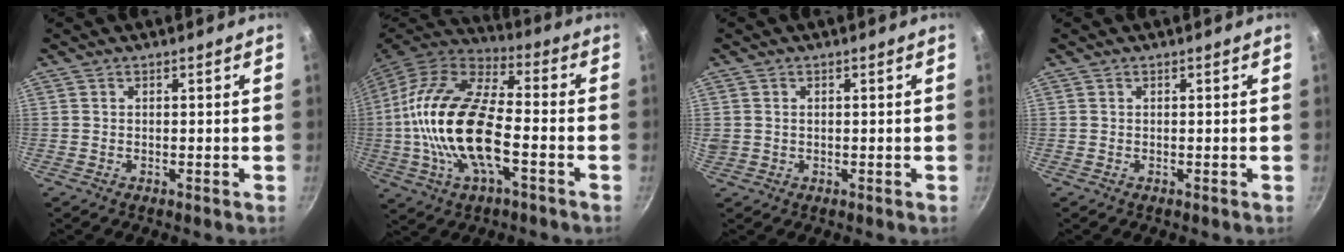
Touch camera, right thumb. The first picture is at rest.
{"total": 21.9, "force": [-3.7, 10.0, 19.1], "torque": [-0.370, 0.031, -0.082]}
{"total": 1.9, "force": [0.3, 1.6, 0.8], "torque": [-0.015, 0.003, 0.009]}
{"total": 0.0}